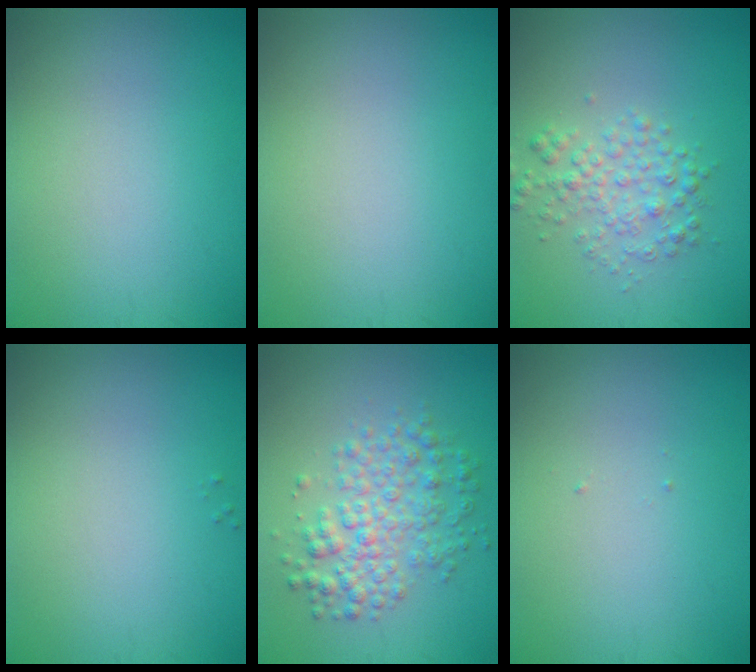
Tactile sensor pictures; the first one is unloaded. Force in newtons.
{"total": 0.0}
{"total": 2.9, "press": 2.9, "slide": 0.0}
{"total": 0.0}
{"total": 4.4, "press": 4.4, "slide": 0.0}
{"total": 0.0}